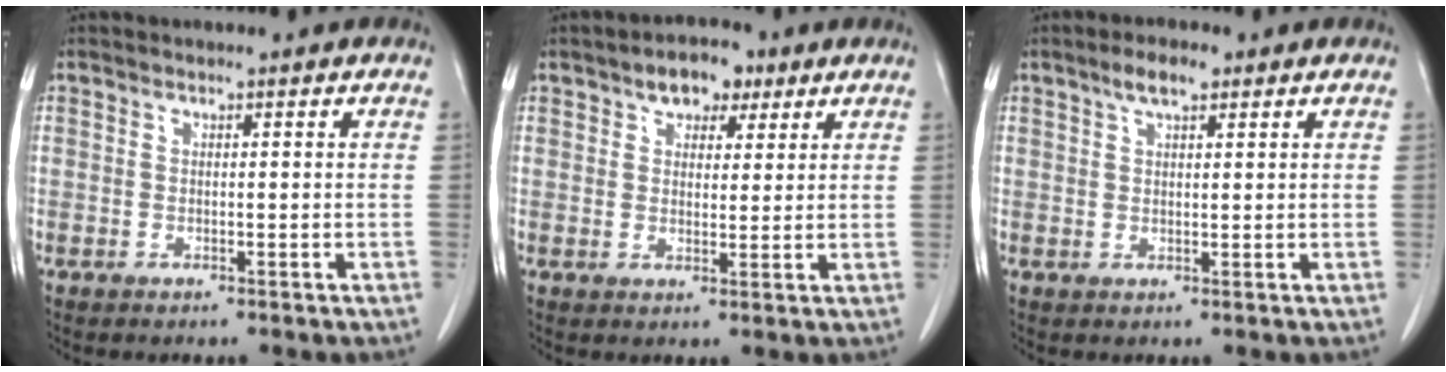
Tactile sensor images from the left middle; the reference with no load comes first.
{"total": 5.3, "force": [3.1, 3.1, 3.1], "torque": [-0.043, 0.016, 0.048]}
{"total": 3.4, "force": [2.2, 1.1, 2.4], "torque": [-0.049, 0.008, 0.038]}